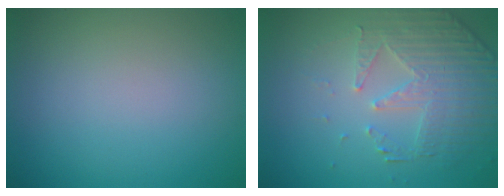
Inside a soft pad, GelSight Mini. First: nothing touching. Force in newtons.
{"total": 4.8, "press": 3.7, "slide": 3.1}